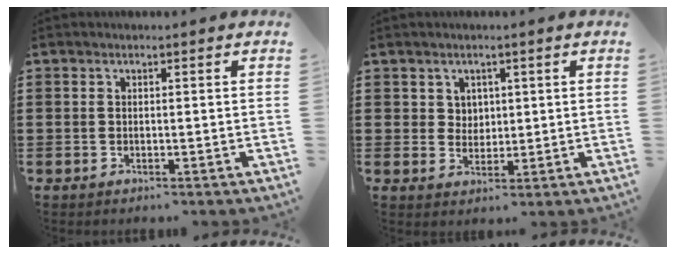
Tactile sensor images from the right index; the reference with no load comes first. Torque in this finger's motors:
{"motor_torque": [-0.71, 0.86, -0.02, -0.01]}